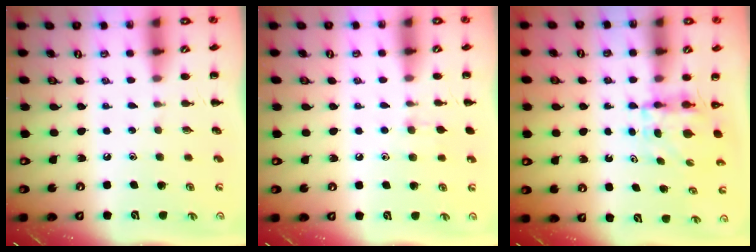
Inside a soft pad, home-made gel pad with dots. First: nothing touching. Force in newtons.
{"total": 5.7, "press": 5.6, "slide": 1.4}
{"total": 3.9, "press": 3.9, "slide": 0.3}